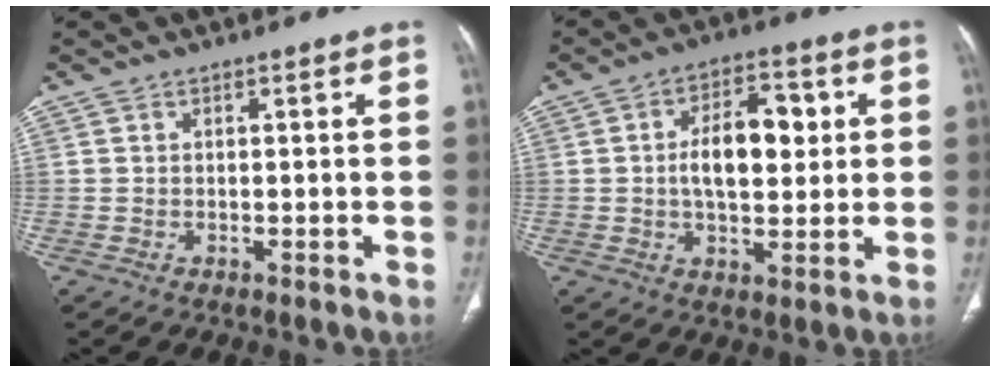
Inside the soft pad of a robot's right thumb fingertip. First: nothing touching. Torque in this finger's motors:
{"motor_torque": [1.03, 1.90, 1.38, 0.00, 0.07]}